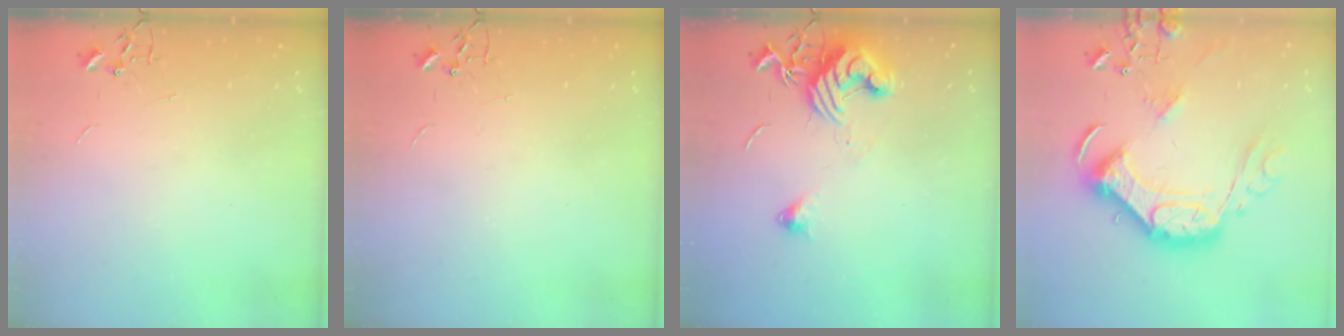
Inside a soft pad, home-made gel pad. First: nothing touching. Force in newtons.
{"total": 0.0}
{"total": 12.3, "press": 12.2, "slide": 1.6}
{"total": 20.4, "press": 20.4, "slide": 1.2}